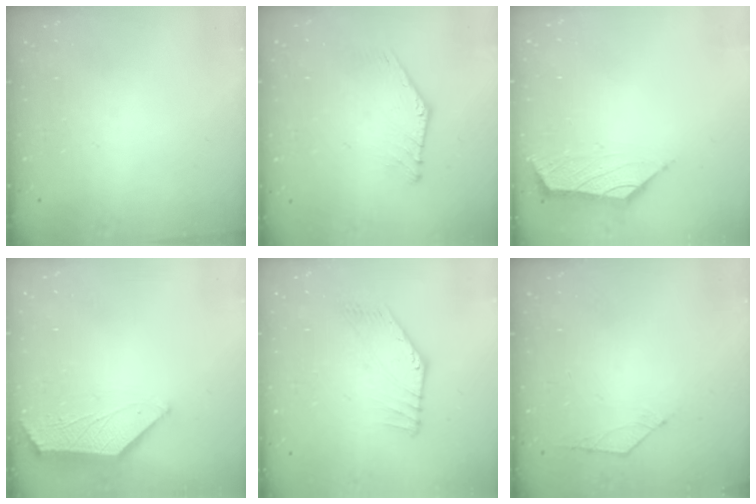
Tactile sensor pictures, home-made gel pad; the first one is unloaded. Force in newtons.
{"total": 2.4, "press": 2.4, "slide": 0.1}
{"total": 1.6, "press": 1.4, "slide": 0.6}
{"total": 1.7, "press": 1.7, "slide": 0.4}
{"total": 2.9, "press": 2.9, "slide": 0.2}
{"total": 3.8, "press": 3.7, "slide": 0.8}